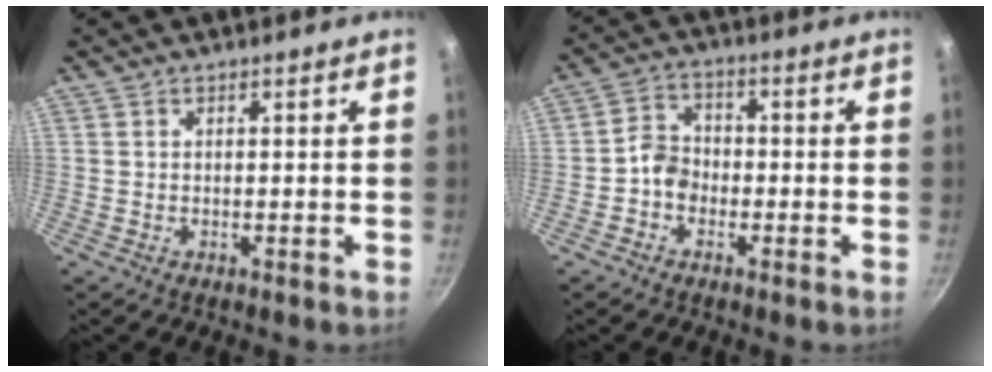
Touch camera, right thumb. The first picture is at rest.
{"total": 4.7, "force": [-1.7, 3.8, 2.1], "torque": [-0.015, 0.024, -0.042]}